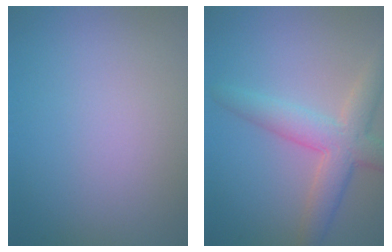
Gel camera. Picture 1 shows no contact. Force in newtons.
{"total": 5.0, "press": 5.0, "slide": 0.3}